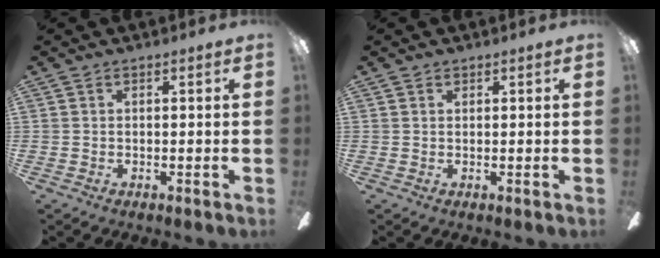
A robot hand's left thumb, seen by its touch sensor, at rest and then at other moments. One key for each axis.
{"total": 0.5, "fx": 0.4, "fy": 0.3, "fz": 0.1, "tx": -0.002, "ty": 0.000, "tz": 0.008}